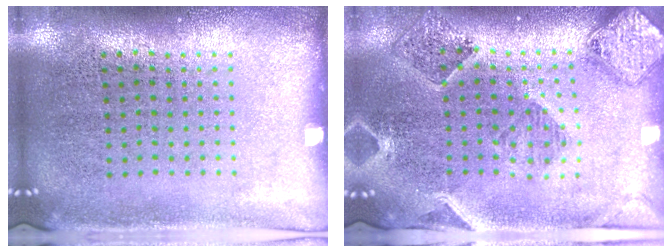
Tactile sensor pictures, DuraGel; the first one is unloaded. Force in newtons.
{"total": 1.6, "press": 1.6, "slide": 0.3}